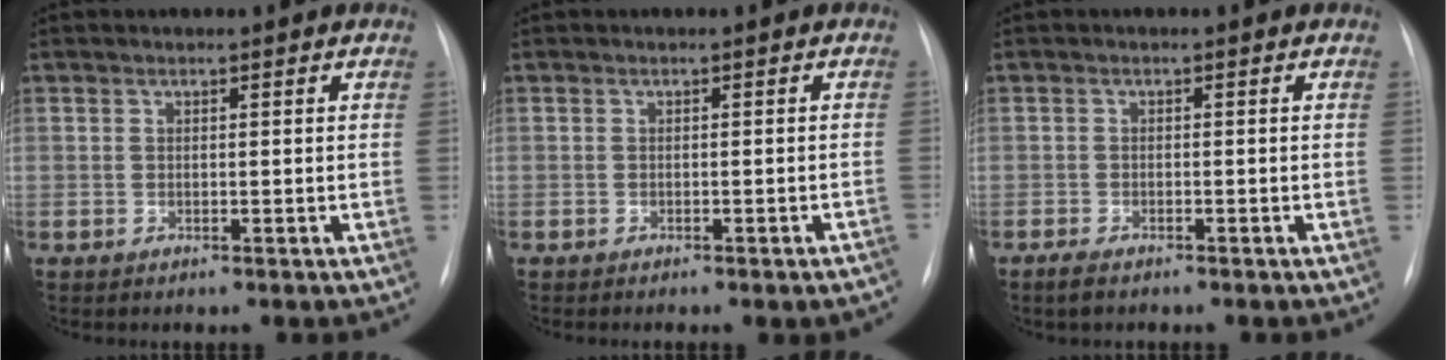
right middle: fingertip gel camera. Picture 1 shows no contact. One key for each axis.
{"total": 3.9, "fx": -3.1, "fy": 0.6, "fz": 2.3, "tx": -0.019, "ty": 0.002, "tz": -0.034}
{"total": 1.9, "fx": -1.5, "fy": 0.7, "fz": 1.0, "tx": -0.030, "ty": -0.004, "tz": -0.025}